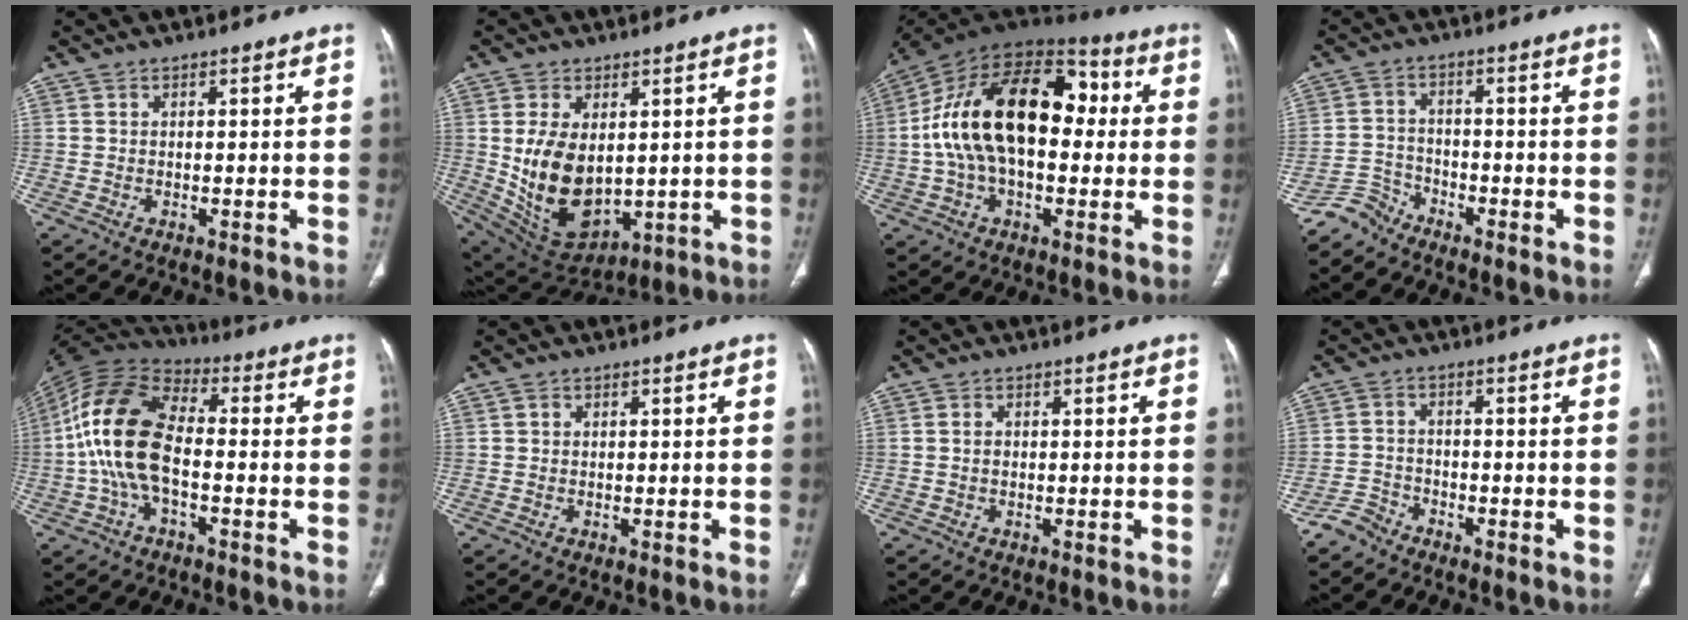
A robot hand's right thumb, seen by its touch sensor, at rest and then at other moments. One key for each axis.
{"total": 14.9, "fx": 1.0, "fy": 9.3, "fz": 11.6, "tx": -0.194, "ty": -0.016, "tz": 0.051}
{"total": 24.8, "fx": 2.1, "fy": 14.4, "fz": 20.1, "tx": -0.345, "ty": 0.040, "tz": 0.026}
{"total": 4.2, "fx": -3.9, "fy": 1.5, "fz": -0.4, "tx": 0.010, "ty": 0.019, "tz": -0.084}
{"total": 16.1, "fx": -1.6, "fy": 8.7, "fz": 13.4, "tx": -0.273, "ty": 0.034, "tz": -0.038}
{"total": 0.6, "fx": 0.3, "fy": 0.5, "fz": 0.1, "tx": 0.001, "ty": 0.000, "tz": 0.005}
{"total": 0.9, "fx": 0.1, "fy": 0.6, "fz": 0.6, "tx": -0.013, "ty": 0.003, "tz": 0.001}
{"total": 3.1, "fx": -2.8, "fy": 1.4, "fz": 0.0, "tx": 0.001, "ty": 0.006, "tz": -0.061}